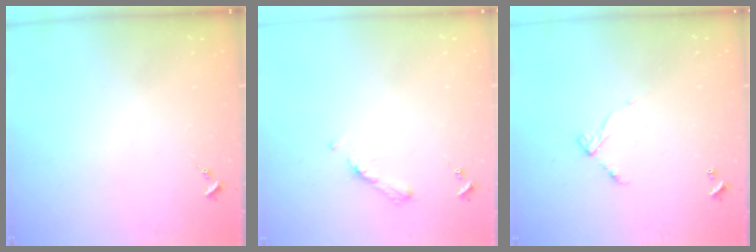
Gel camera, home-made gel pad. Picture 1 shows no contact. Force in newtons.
{"total": 4.9, "press": 4.9, "slide": 0.6}
{"total": 6.2, "press": 6.2, "slide": 0.4}